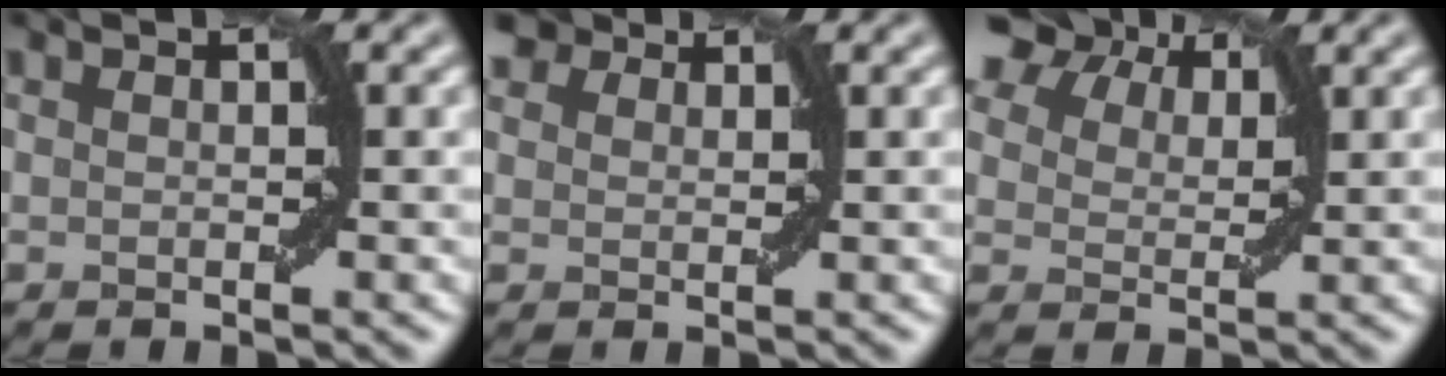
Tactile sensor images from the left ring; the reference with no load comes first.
{"total": 2.9, "force": [2.4, 1.3, 1.0], "torque": [-0.022, 0.004, 0.046]}
{"total": 8.4, "force": [6.4, 4.0, 3.6], "torque": [-0.097, 0.022, 0.105]}